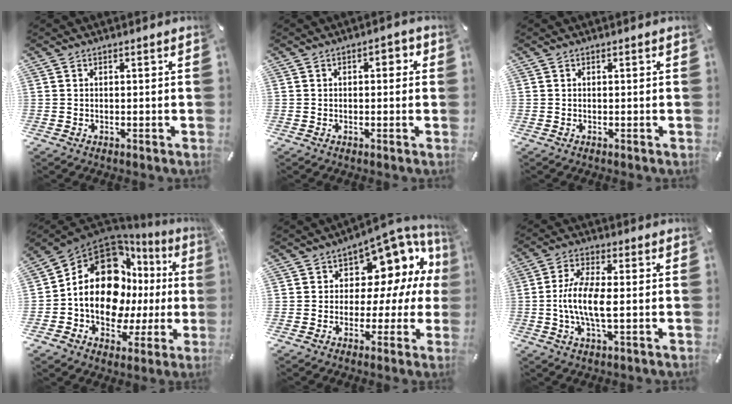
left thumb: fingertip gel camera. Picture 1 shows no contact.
{"total": 2.5, "force": [-0.3, 1.5, 2.0], "torque": [-0.023, 0.005, -0.013]}
{"total": 0.0}
{"total": 18.6, "force": [3.4, 13.0, 13.0], "torque": [-0.222, -0.040, 0.049]}
{"total": 11.1, "force": [5.8, 7.0, 6.4], "torque": [-0.084, -0.065, 0.100]}
{"total": 9.4, "force": [-0.8, 3.2, 8.8], "torque": [-0.186, -0.008, -0.018]}